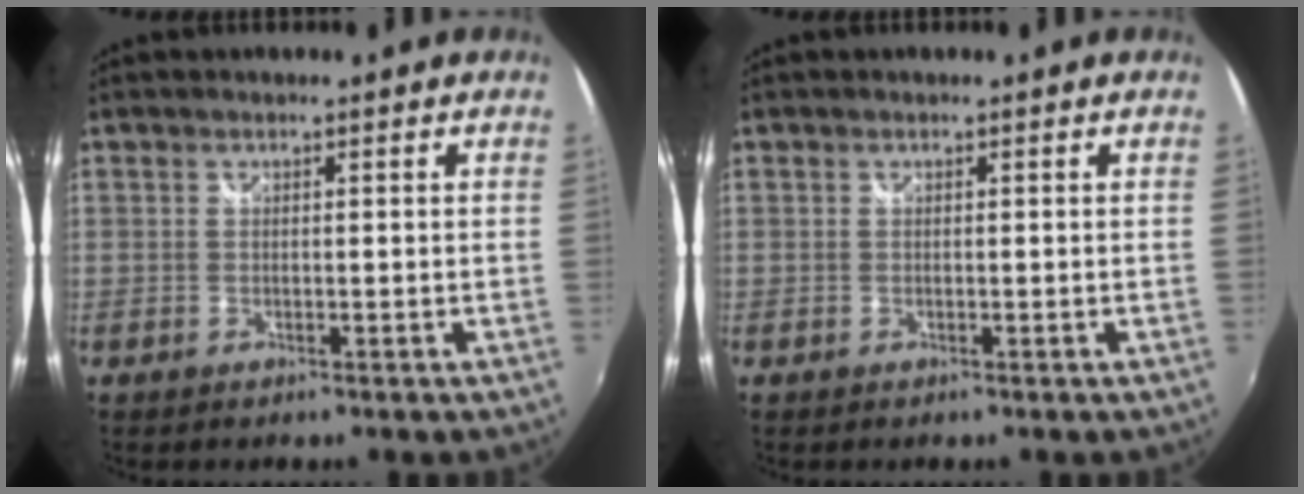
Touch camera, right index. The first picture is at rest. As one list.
[{"total": 0.0}]